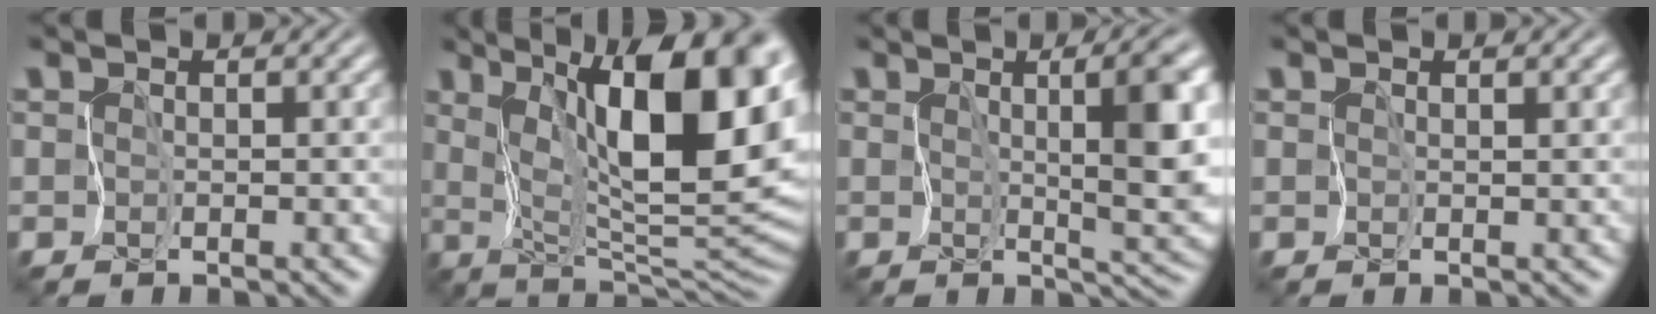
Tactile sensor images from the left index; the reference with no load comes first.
{"total": 15.0, "force": [5.2, 5.4, 12.9], "torque": [-0.169, 0.002, 0.082]}
{"total": 8.7, "force": [1.7, 2.6, 8.2], "torque": [-0.112, -0.001, 0.027]}
{"total": 0.8, "force": [0.5, 0.1, 0.6], "torque": [-0.010, -0.003, 0.012]}